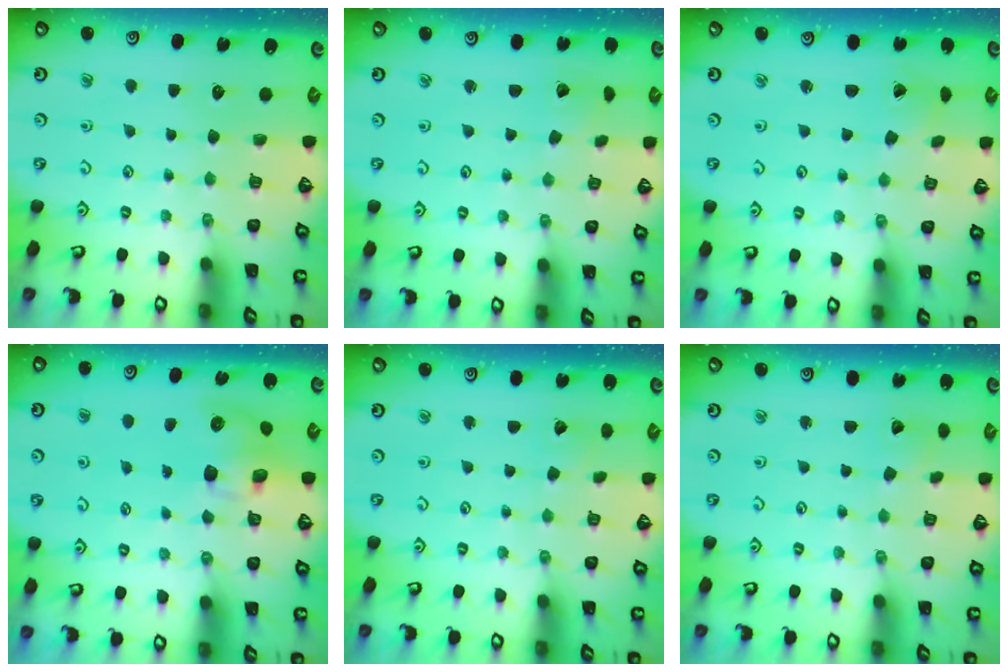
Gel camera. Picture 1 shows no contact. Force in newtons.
{"total": 2.2, "press": 2.2, "slide": 0.1}
{"total": 1.2, "press": 1.2, "slide": 0.1}
{"total": 8.9, "press": 8.8, "slide": 1.4}
{"total": 2.0, "press": 2.0, "slide": 0.1}
{"total": 2.4, "press": 2.4, "slide": 0.2}